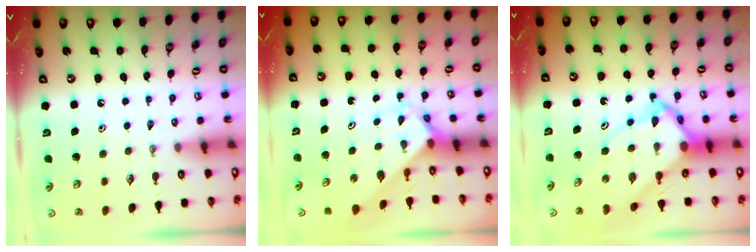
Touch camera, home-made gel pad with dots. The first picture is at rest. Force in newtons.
{"total": 2.6, "press": 2.6, "slide": 0.2}
{"total": 10.4, "press": 10.3, "slide": 1.0}